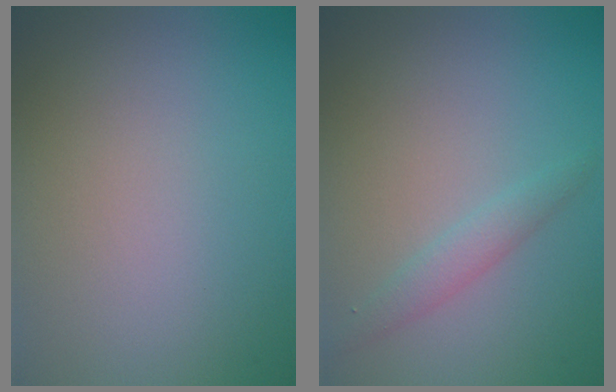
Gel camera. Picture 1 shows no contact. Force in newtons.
{"total": 1.6, "press": 1.6, "slide": 0.1}